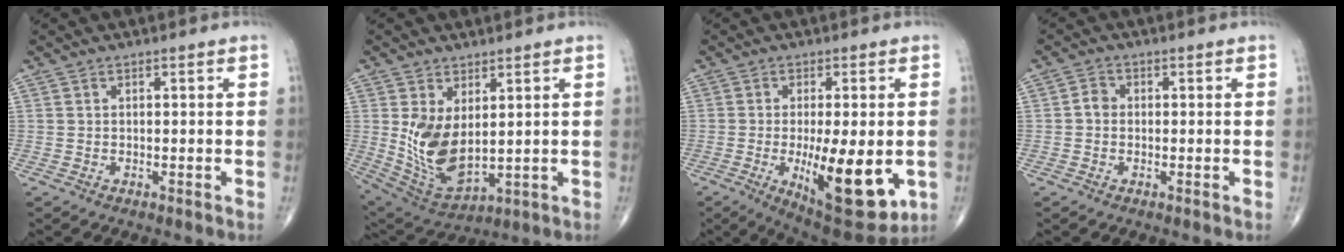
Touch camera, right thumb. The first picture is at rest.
{"total": 11.6, "force": [1.8, 6.6, 9.4], "torque": [-0.166, -0.024, 0.059]}
{"total": 16.5, "force": [-3.4, 5.8, 15.1], "torque": [-0.219, -0.026, -0.034]}
{"total": 2.1, "force": [-0.2, 1.8, 1.1], "torque": [-0.011, 0.007, -0.010]}